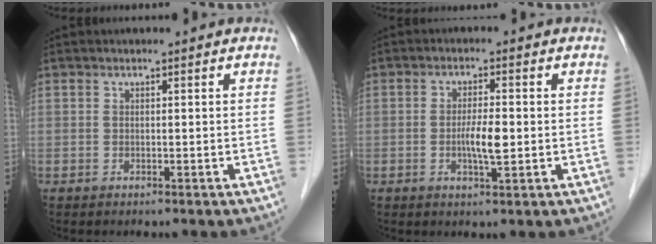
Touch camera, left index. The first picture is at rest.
{"total": 4.0, "force": [-0.6, 0.7, 3.9], "torque": [-0.074, -0.003, -0.010]}